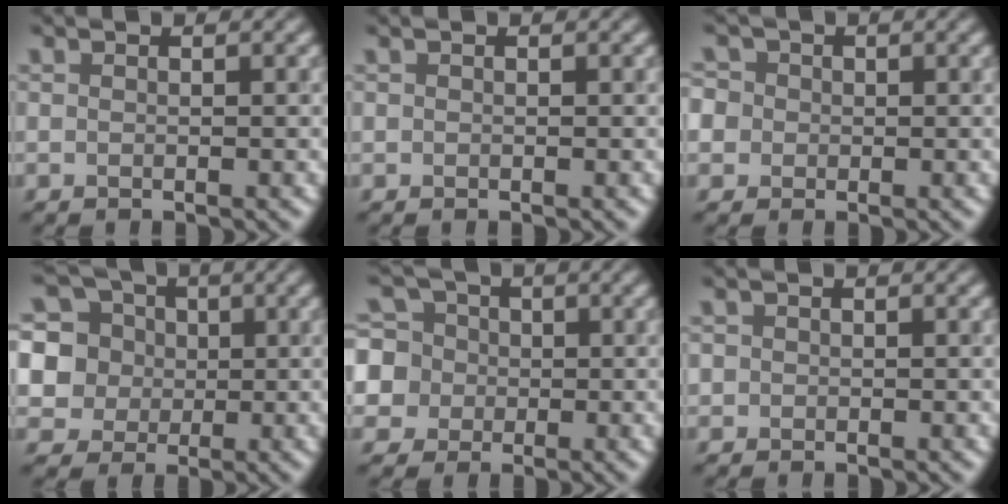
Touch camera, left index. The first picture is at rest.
{"total": 0.0}
{"total": 5.2, "force": [1.3, 4.6, 2.0], "torque": [-0.042, 0.036, -0.008]}
{"total": 9.7, "force": [2.8, 8.6, 3.5], "torque": [-0.092, 0.032, 0.040]}
{"total": 7.7, "force": [0.4, 7.3, 2.5], "torque": [-0.069, 0.033, -0.019]}
{"total": 0.7, "force": [0.1, 0.7, 0.1], "torque": [0.003, 0.000, -0.002]}